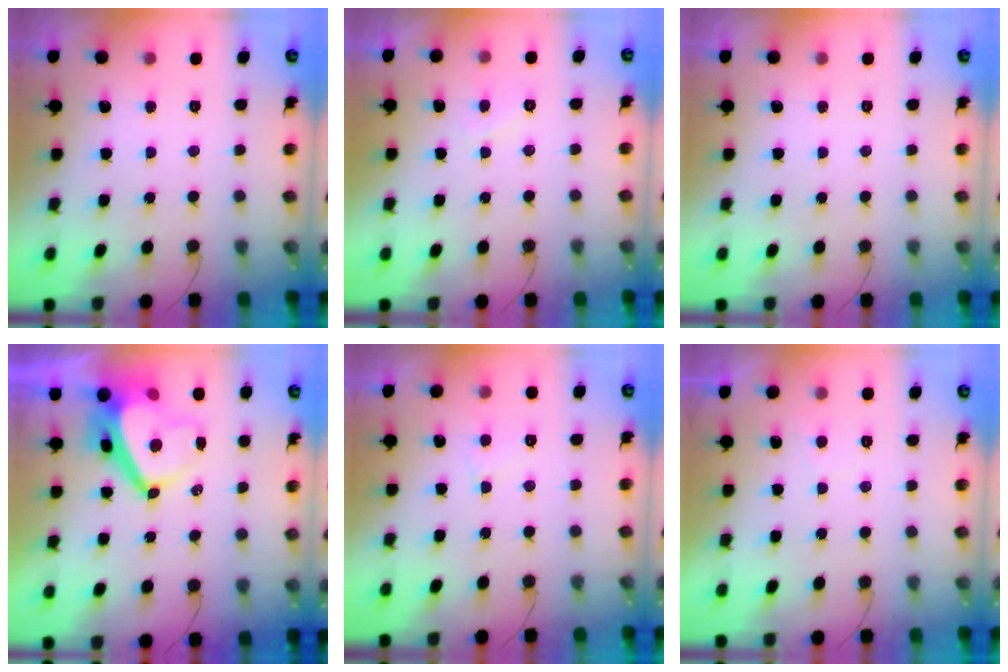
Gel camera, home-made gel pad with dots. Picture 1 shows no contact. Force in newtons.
{"total": 1.5, "press": 1.4, "slide": 0.6}
{"total": 0.0}
{"total": 7.5, "press": 7.5, "slide": 0.8}
{"total": 3.6, "press": 3.6, "slide": 0.3}
{"total": 2.0, "press": 1.9, "slide": 0.7}